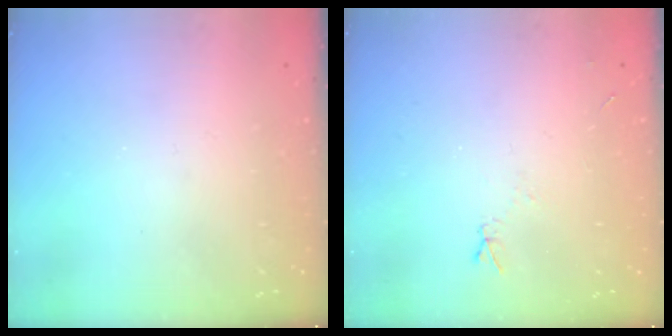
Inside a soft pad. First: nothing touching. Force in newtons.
{"total": 4.8, "press": 4.8, "slide": 0.7}